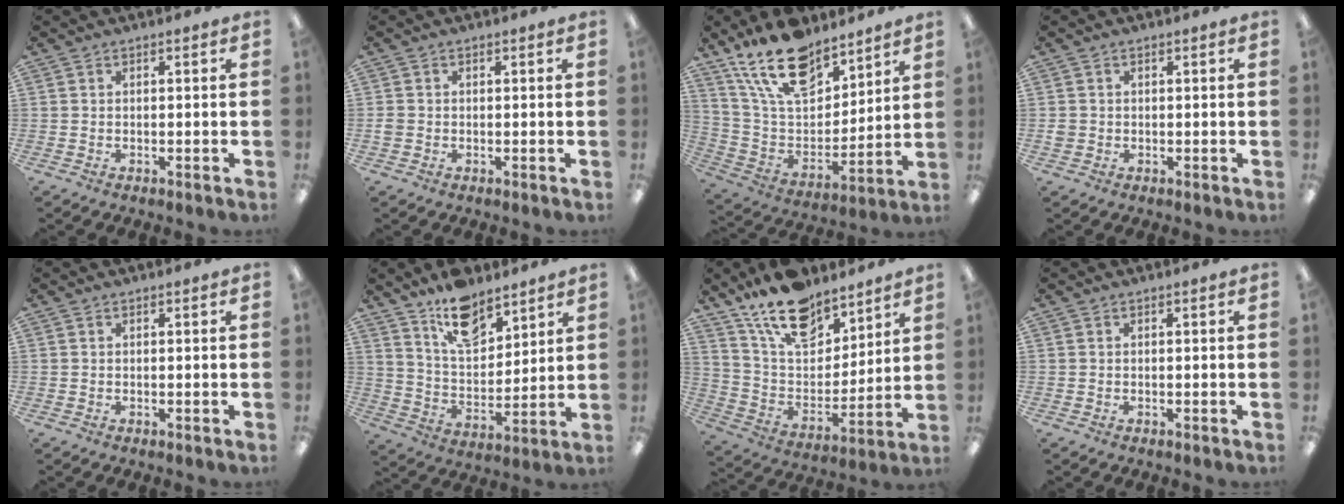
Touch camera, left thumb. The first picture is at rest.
{"total": 1.3, "force": [-0.2, 1.2, 0.4], "torque": [-0.007, 0.004, -0.006]}
{"total": 19.1, "force": [13.6, 9.4, 9.6], "torque": [-0.182, -0.070, 0.248]}
{"total": 1.6, "force": [-0.1, 1.5, 0.4], "torque": [-0.008, 0.005, -0.004]}
{"total": 0.0}
{"total": 13.1, "force": [9.8, 6.3, 6.0], "torque": [-0.098, -0.053, 0.178]}
{"total": 17.2, "force": [13.1, 8.1, 7.5], "torque": [-0.148, -0.076, 0.240]}
{"total": 0.0}